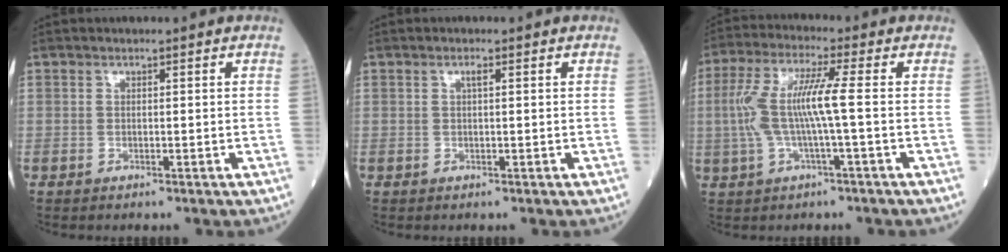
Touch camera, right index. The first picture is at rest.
{"total": 0.8, "force": [0.4, 0.0, 0.7], "torque": [-0.017, 0.002, 0.009]}
{"total": 8.4, "force": [-0.2, 0.3, 8.4], "torque": [-0.178, 0.018, -0.008]}